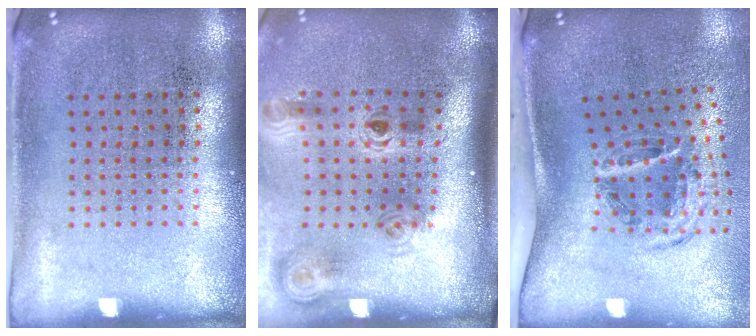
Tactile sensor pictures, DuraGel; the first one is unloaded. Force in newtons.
{"total": 1.8, "press": 1.3, "slide": 1.3}
{"total": 2.0, "press": 1.3, "slide": 1.5}